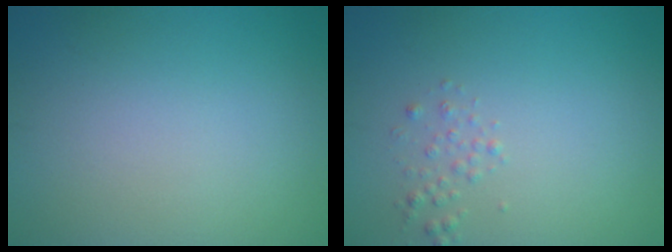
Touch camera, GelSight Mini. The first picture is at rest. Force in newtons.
{"total": 0.9, "press": 0.9, "slide": 0.1}